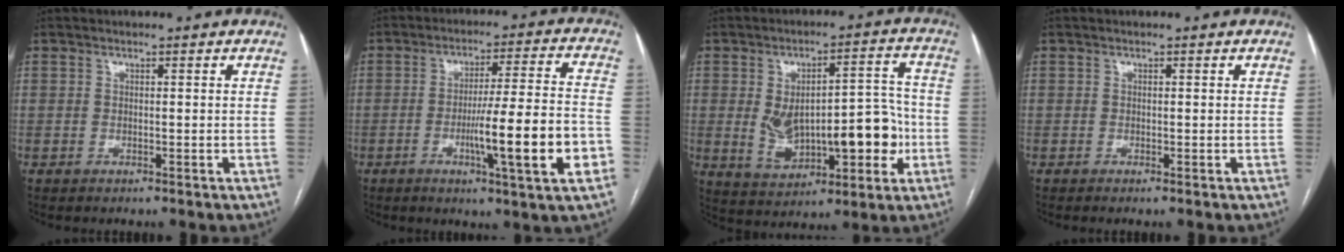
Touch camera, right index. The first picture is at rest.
{"total": 14.2, "force": [-4.3, -0.2, 13.5], "torque": [-0.215, -0.008, -0.067]}
{"total": 15.7, "force": [-1.7, 6.9, 13.9], "torque": [-0.220, 0.029, -0.005]}
{"total": 0.0}